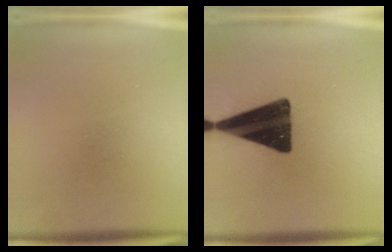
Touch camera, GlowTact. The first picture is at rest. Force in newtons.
{"total": 17.8}